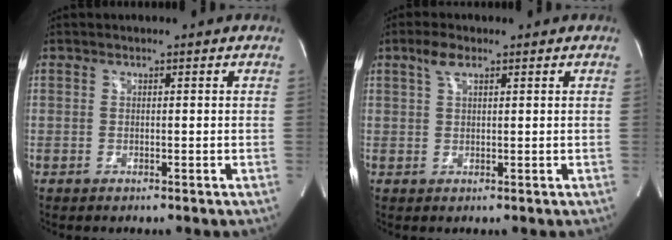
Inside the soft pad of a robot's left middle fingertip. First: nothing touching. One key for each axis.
{"total": 2.8, "fx": 1.7, "fy": 0.9, "fz": 2.1, "tx": -0.048, "ty": 0.013, "tz": 0.036}